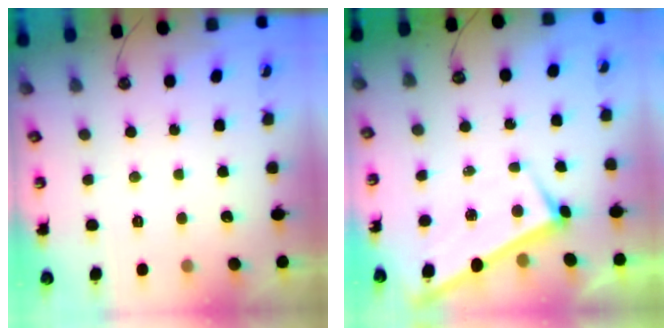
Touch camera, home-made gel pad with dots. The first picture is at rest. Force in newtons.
{"total": 2.5, "press": 2.5, "slide": 0.3}